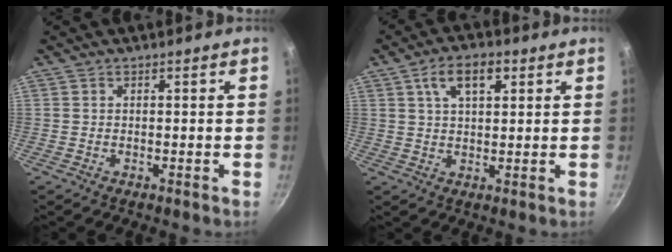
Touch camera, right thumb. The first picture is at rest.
{"total": 7.7, "force": [3.2, 4.0, 5.7], "torque": [-0.083, 0.003, 0.051]}